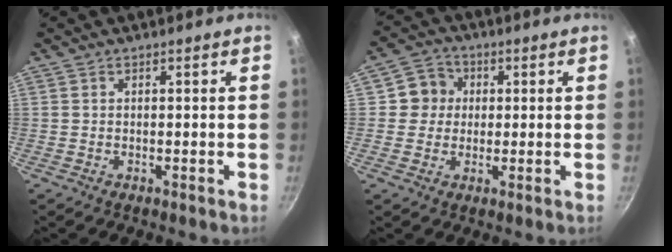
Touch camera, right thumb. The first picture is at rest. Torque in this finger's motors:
{"motor_torque": [-0.24, 0.23, 0.26, 0.25, 0.01]}